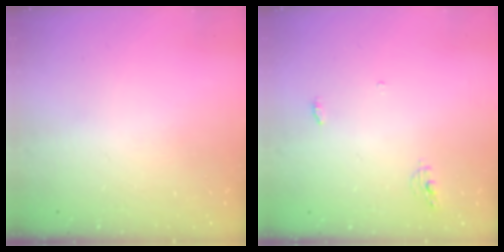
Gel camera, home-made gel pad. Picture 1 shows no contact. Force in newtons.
{"total": 4.2, "press": 4.2, "slide": 0.4}